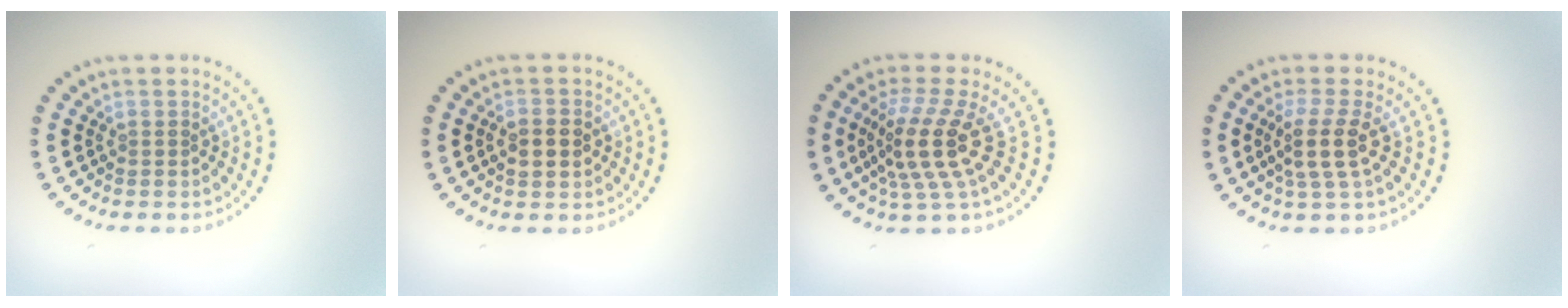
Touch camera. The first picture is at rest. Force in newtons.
{"total": 2.2, "press": 2.2, "slide": 0.1}
{"total": 4.5, "press": 3.3, "slide": 3.0}
{"total": 3.1, "press": 2.4, "slide": 2.0}